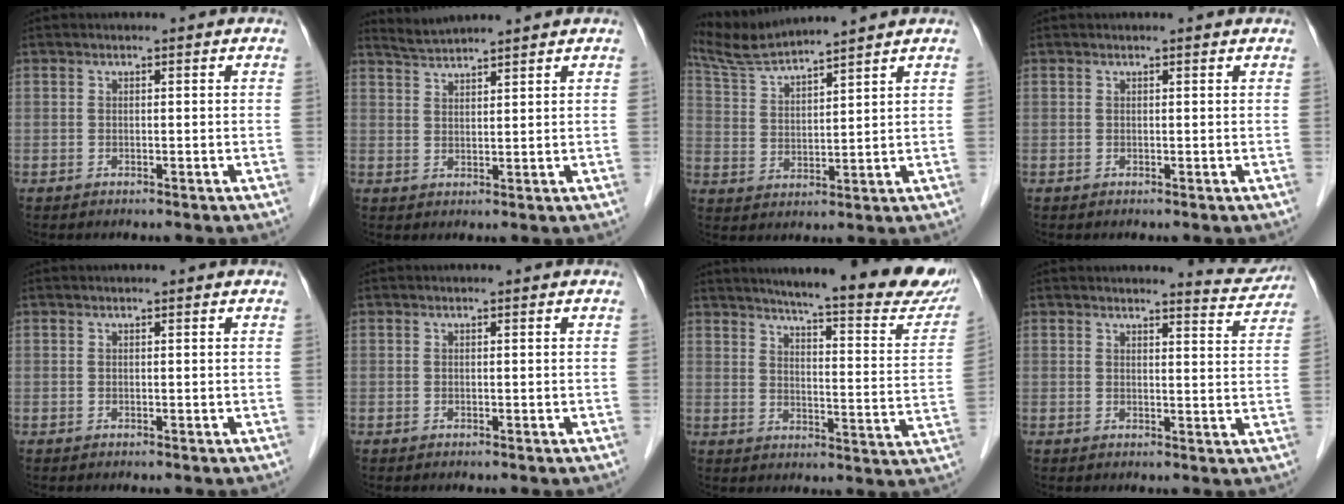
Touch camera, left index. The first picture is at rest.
{"total": 4.2, "force": [4.0, -0.7, 0.8], "torque": [-0.020, 0.021, 0.078]}
{"total": 8.7, "force": [8.2, -1.4, 2.4], "torque": [-0.062, 0.020, 0.166]}
{"total": 0.8, "force": [0.8, 0.0, 0.2], "torque": [-0.012, 0.002, 0.010]}
{"total": 0.0}
{"total": 0.0}
{"total": 23.3, "force": [20.2, 1.9, 11.4], "torque": [-0.157, -0.066, 0.242]}
{"total": 4.9, "force": [4.8, 0.2, -0.1], "torque": [-0.003, -0.029, 0.044]}